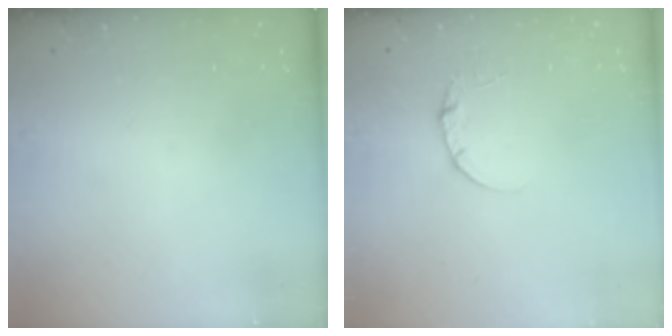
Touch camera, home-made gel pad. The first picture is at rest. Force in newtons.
{"total": 4.0, "press": 4.0, "slide": 0.4}